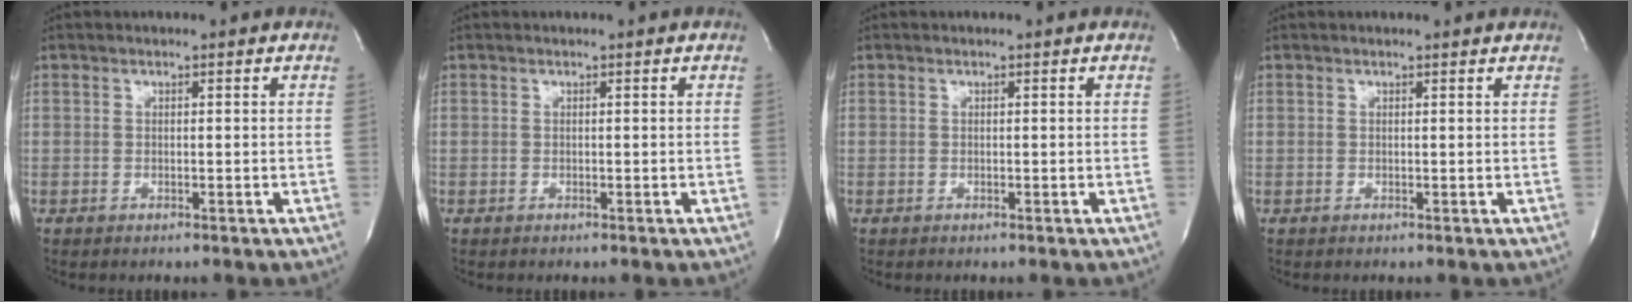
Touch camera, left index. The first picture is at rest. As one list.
[{"total": 0.0}, {"total": 0.0}, {"total": 1.0, "force": [1.0, 0.2, 0.0], "torque": [-0.009, -0.001, 0.005]}]